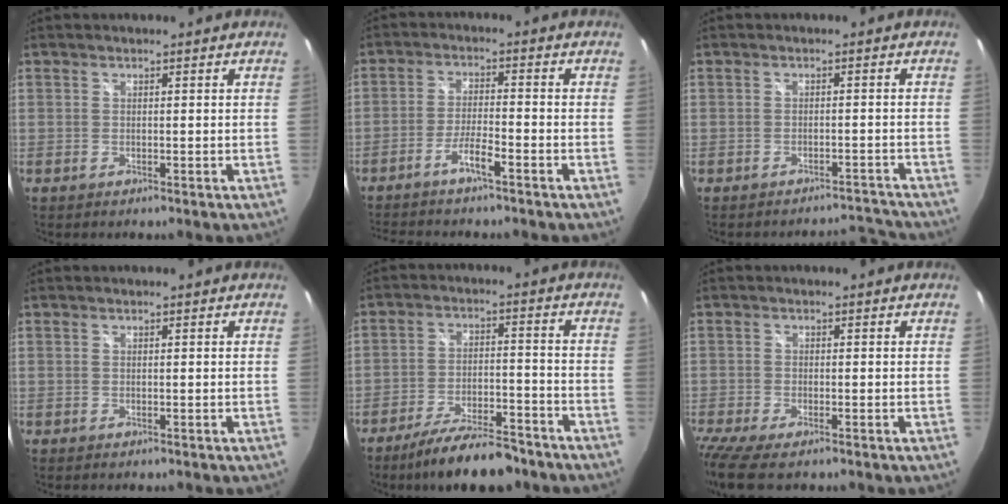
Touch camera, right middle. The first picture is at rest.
{"total": 5.5, "force": [-4.4, -0.2, 3.3], "torque": [-0.084, 0.004, -0.083]}
{"total": 4.7, "force": [-4.7, 0.6, 0.0], "torque": [0.009, 0.018, -0.059]}
{"total": 0.0}
{"total": 14.0, "force": [-11.6, 3.4, 7.0], "torque": [-0.135, -0.010, -0.181]}
{"total": 7.3, "force": [-5.6, 1.6, 4.4], "torque": [-0.109, -0.038, -0.105]}